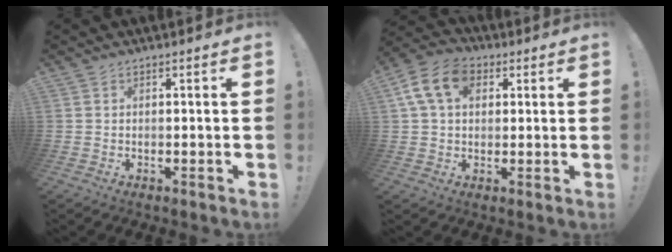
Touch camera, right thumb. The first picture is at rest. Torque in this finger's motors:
{"motor_torque": [0.33, 0.32, 0.41, 0.19, 0.03]}